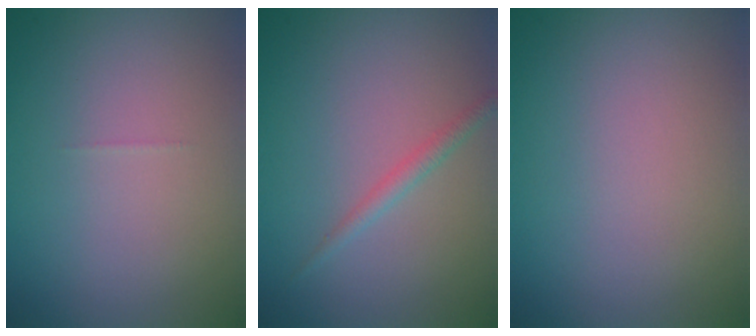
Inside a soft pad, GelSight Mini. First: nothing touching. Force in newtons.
{"total": 1.3, "press": 1.3, "slide": 0.1}
{"total": 0.0}